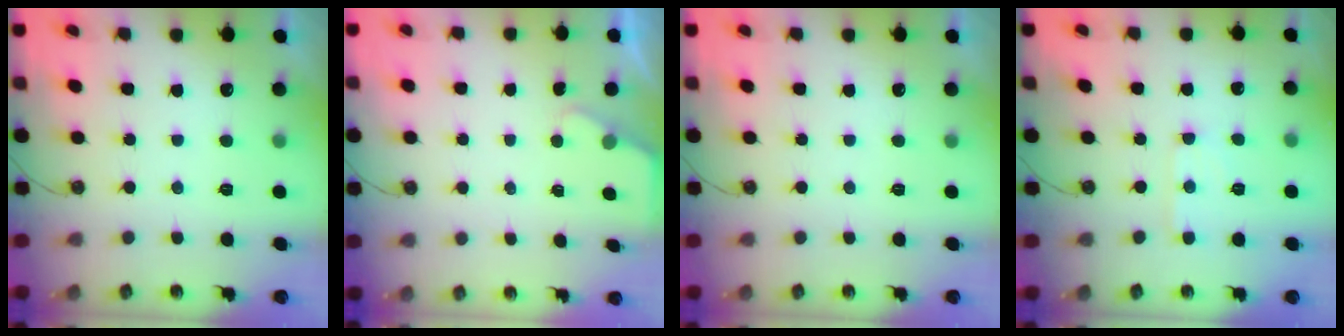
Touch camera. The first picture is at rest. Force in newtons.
{"total": 1.5, "press": 1.5, "slide": 0.3}
{"total": 0.0}
{"total": 3.4, "press": 3.4, "slide": 0.5}